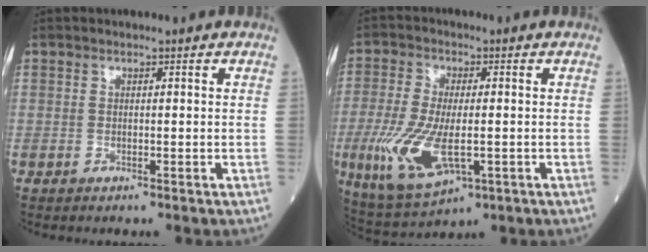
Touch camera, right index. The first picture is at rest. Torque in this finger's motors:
{"motor_torque": [1.67, -0.46, 0.87, 0.21]}